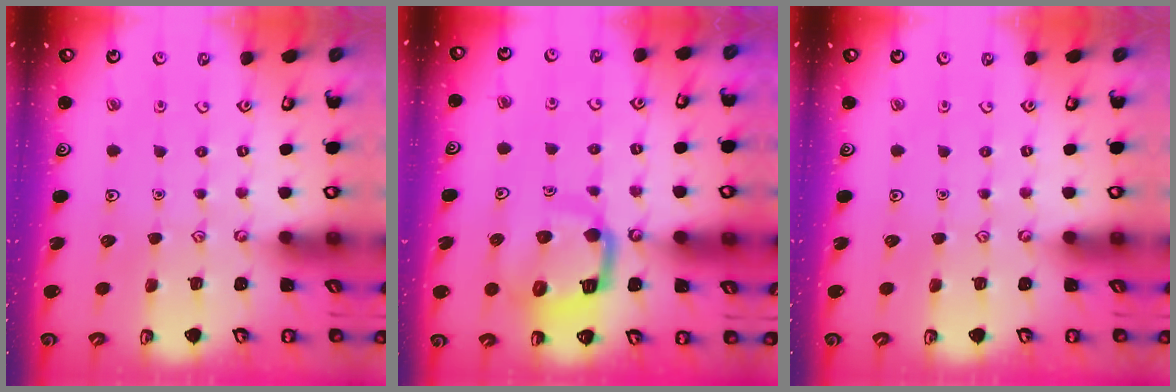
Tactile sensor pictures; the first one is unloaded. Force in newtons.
{"total": 11.1, "press": 11.0, "slide": 1.3}
{"total": 0.0}